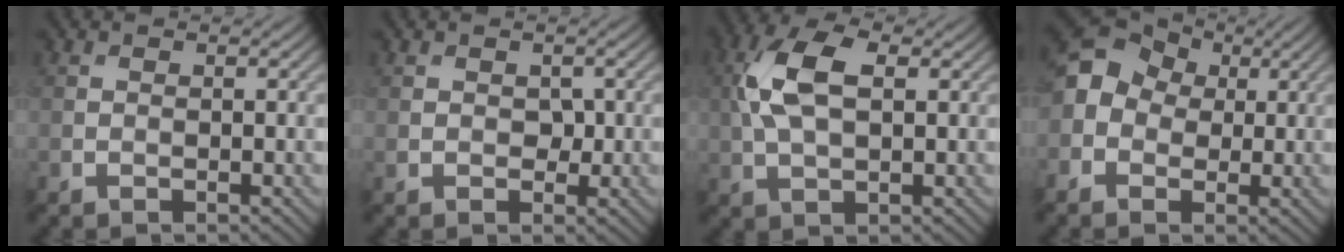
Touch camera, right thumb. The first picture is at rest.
{"total": 1.7, "force": [0.1, 1.4, 1.0], "torque": [-0.022, -0.006, 0.004]}
{"total": 8.3, "force": [1.5, 4.2, 7.0], "torque": [-0.166, 0.017, 0.021]}
{"total": 9.0, "force": [0.4, 7.8, 4.4], "torque": [-0.118, 0.015, -0.026]}